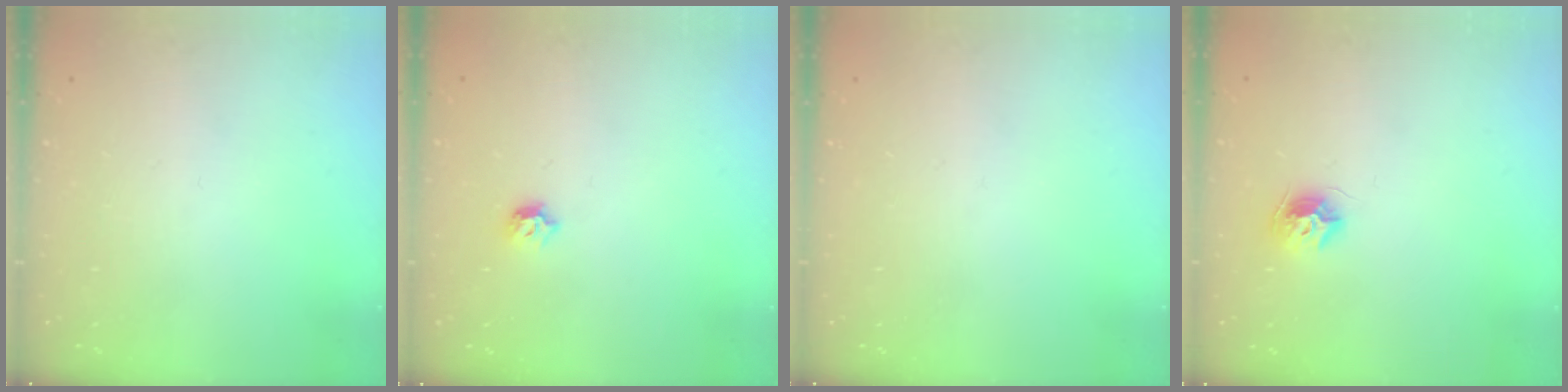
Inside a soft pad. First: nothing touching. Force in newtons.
{"total": 6.1, "press": 6.0, "slide": 1.1}
{"total": 0.0}
{"total": 8.1, "press": 8.1, "slide": 0.1}